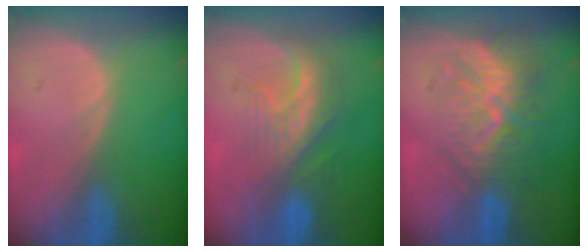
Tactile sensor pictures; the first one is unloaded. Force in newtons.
{"total": 8.3, "press": 7.2, "slide": 4.0}
{"total": 10.1, "press": 8.7, "slide": 5.1}